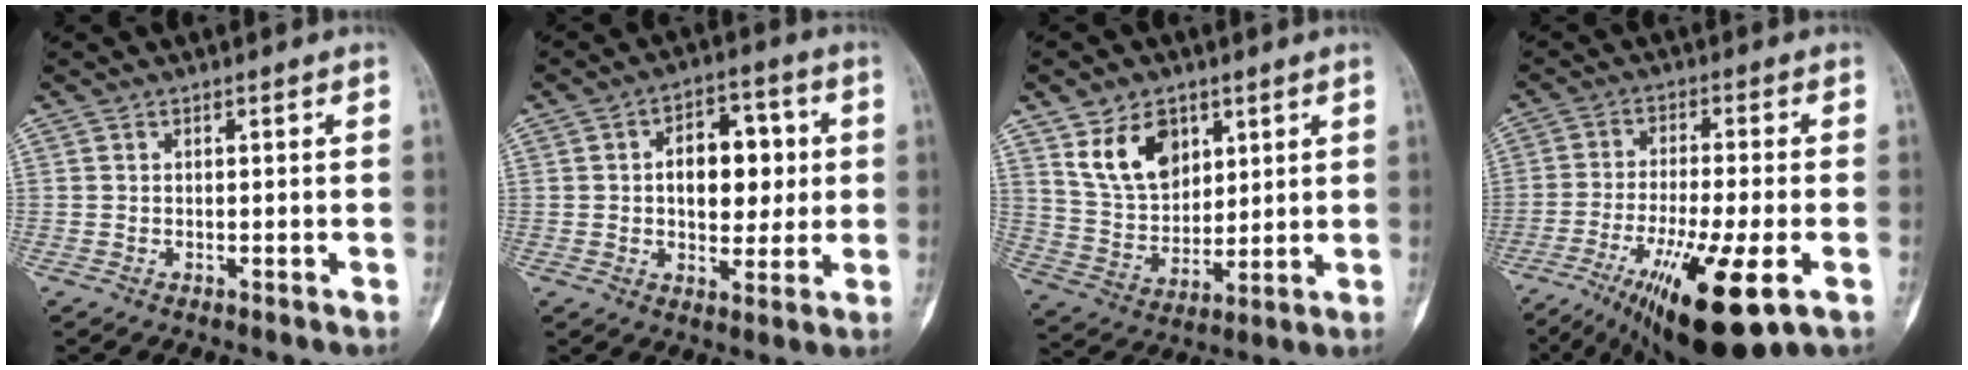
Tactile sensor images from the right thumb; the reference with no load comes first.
{"total": 12.2, "force": [1.4, 7.7, 9.4], "torque": [-0.093, 0.012, 0.020]}
{"total": 12.2, "force": [5.9, 8.3, 6.7], "torque": [-0.091, -0.033, 0.124]}
{"total": 17.4, "force": [-7.6, 3.9, 15.2], "torque": [-0.265, -0.009, -0.115]}